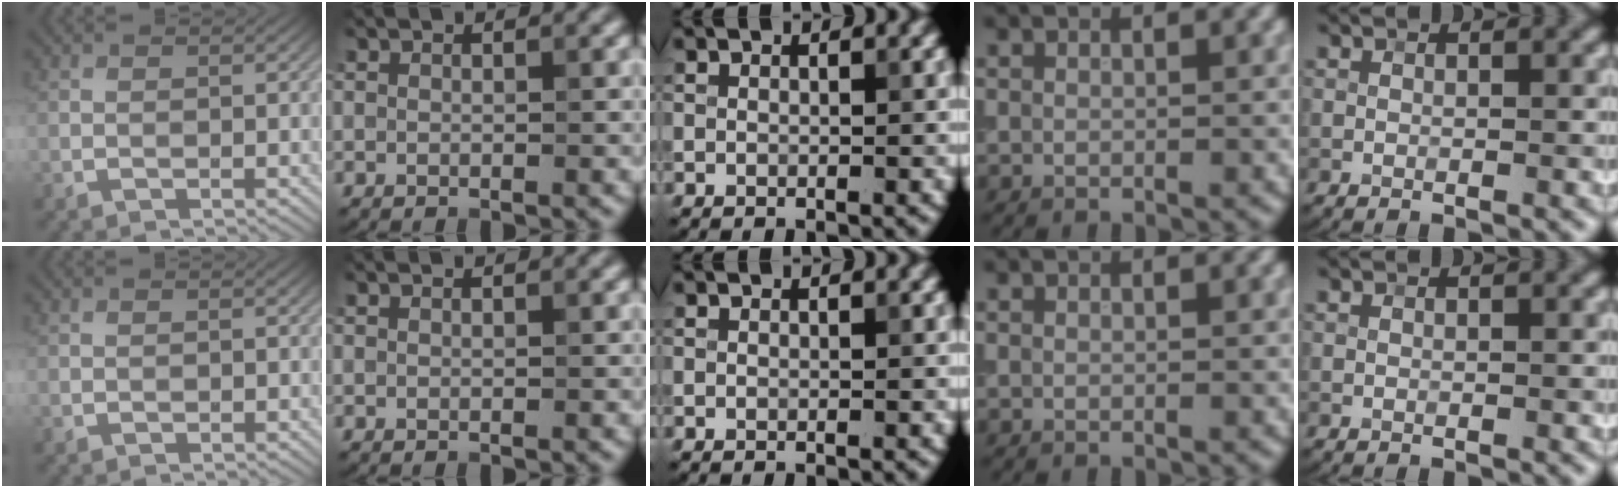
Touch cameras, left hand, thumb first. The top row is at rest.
{}